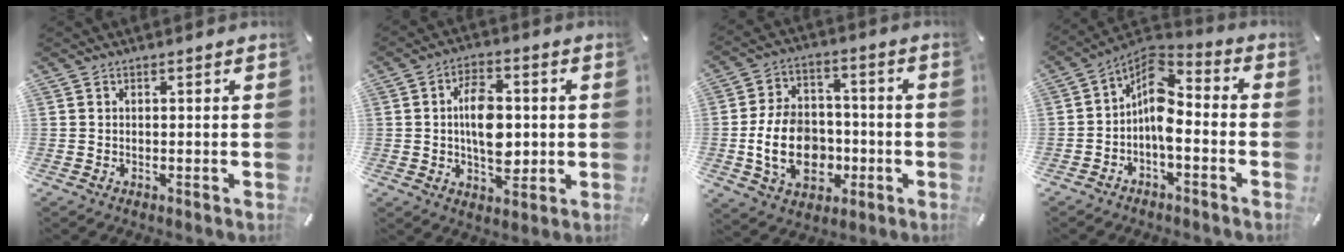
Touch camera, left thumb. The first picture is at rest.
{"total": 10.7, "force": [0.1, 6.6, 8.4], "torque": [-0.148, 0.003, -0.001]}
{"total": 15.4, "force": [-3.1, 11.3, 10.0], "torque": [-0.206, 0.014, -0.052]}
{"total": 9.4, "force": [-2.0, 5.6, 7.3], "torque": [-0.133, -0.009, -0.042]}